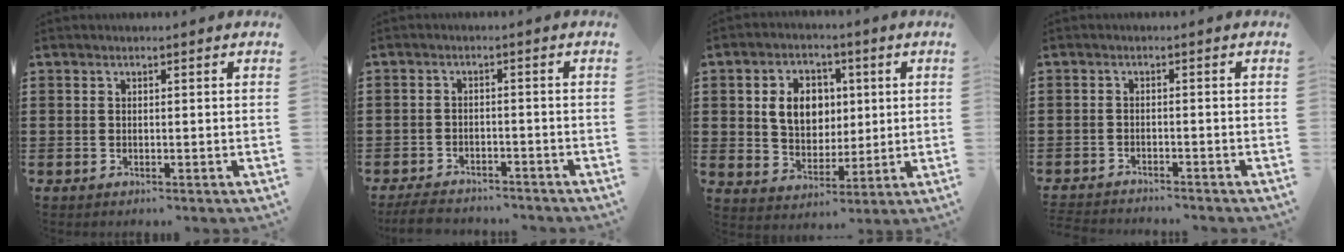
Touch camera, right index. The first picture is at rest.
{"total": 3.6, "force": [-3.5, 0.8, 0.6], "torque": [-0.020, 0.003, -0.074]}
{"total": 7.9, "force": [1.5, 6.3, 4.5], "torque": [-0.095, 0.016, 0.024]}
{"total": 1.9, "force": [-1.9, 0.0, -0.2], "torque": [-0.003, 0.002, -0.042]}